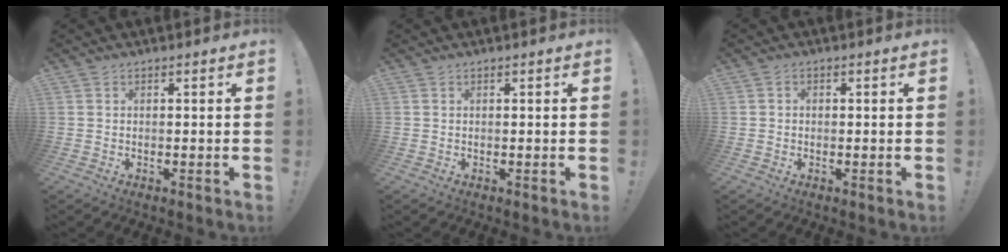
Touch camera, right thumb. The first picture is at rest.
{"total": 0.0}
{"total": 1.2, "force": [-0.5, 1.1, 0.4], "torque": [-0.010, 0.006, -0.009]}